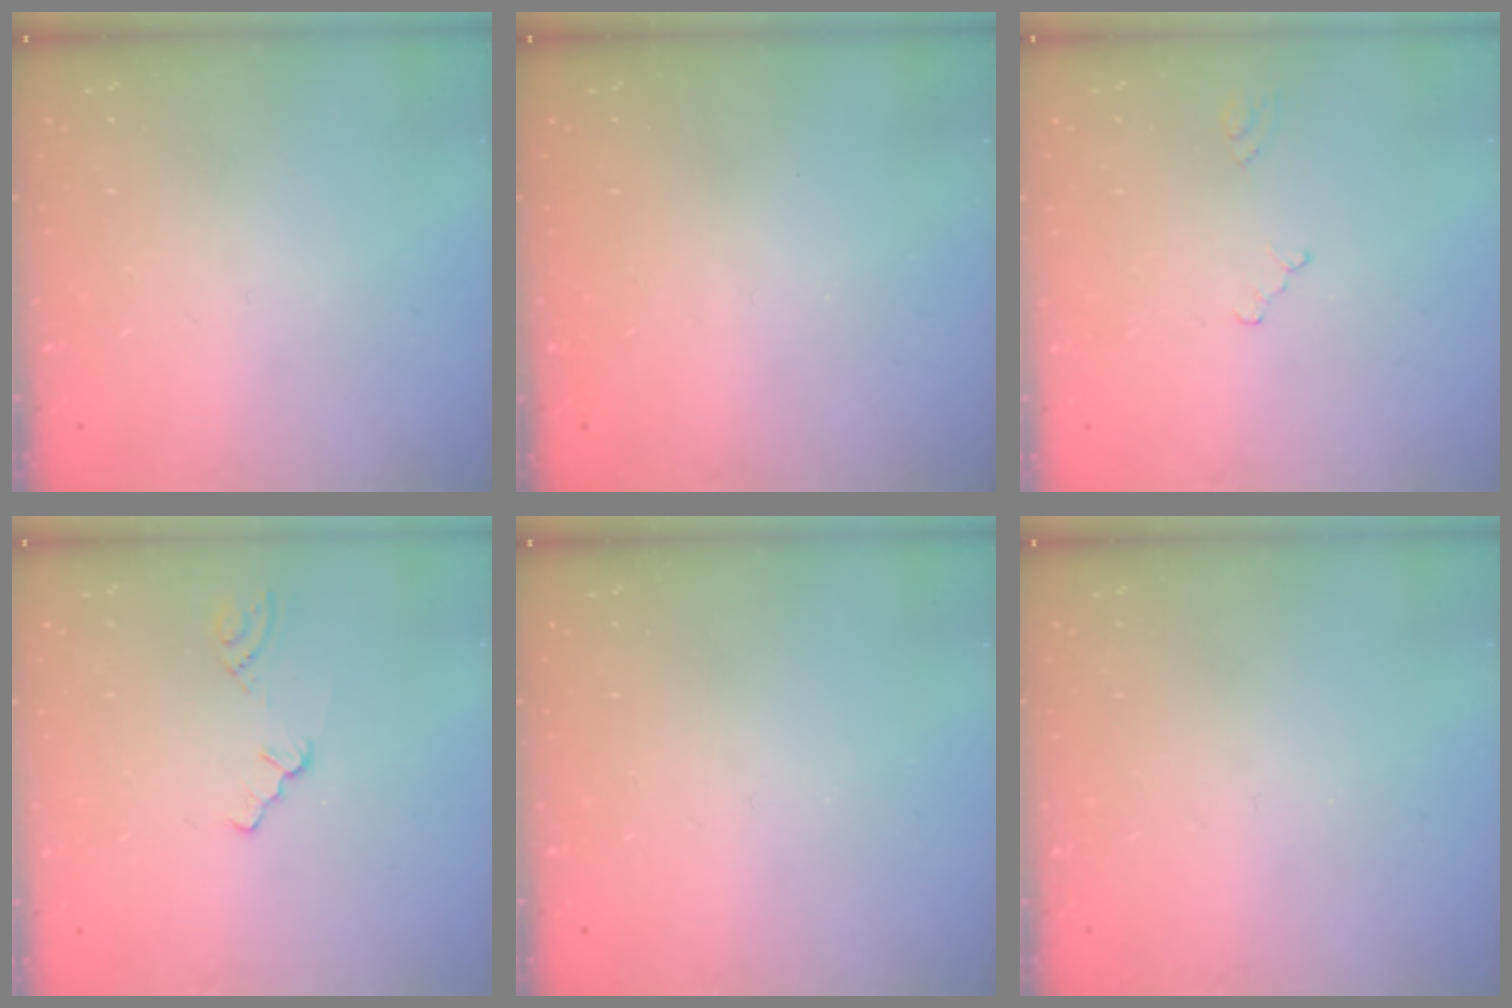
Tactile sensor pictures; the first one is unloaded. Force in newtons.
{"total": 0.0}
{"total": 0.7, "press": 0.6, "slide": 0.2}
{"total": 0.7, "press": 0.6, "slide": 0.2}
{"total": 0.0}
{"total": 0.0}